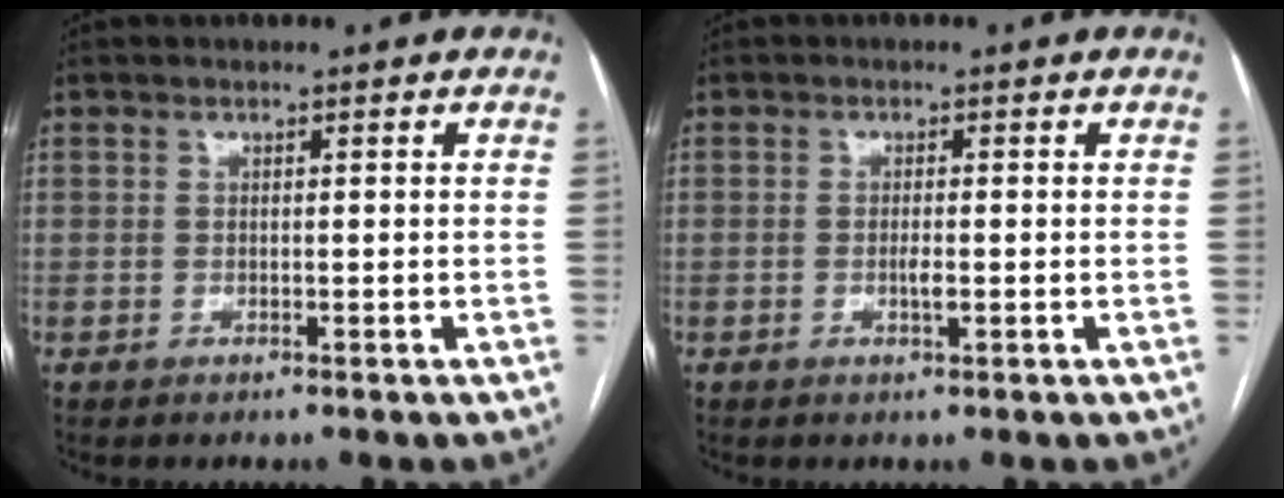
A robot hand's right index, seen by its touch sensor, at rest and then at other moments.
{"total": 1.7, "force": [-0.4, 0.3, 1.6], "torque": [-0.032, -0.002, -0.006]}